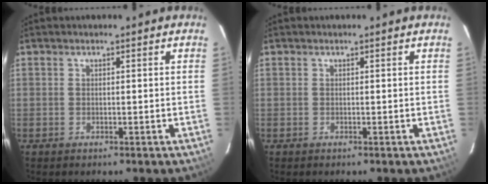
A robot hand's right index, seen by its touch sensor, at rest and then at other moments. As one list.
[{"total": 0.0}]